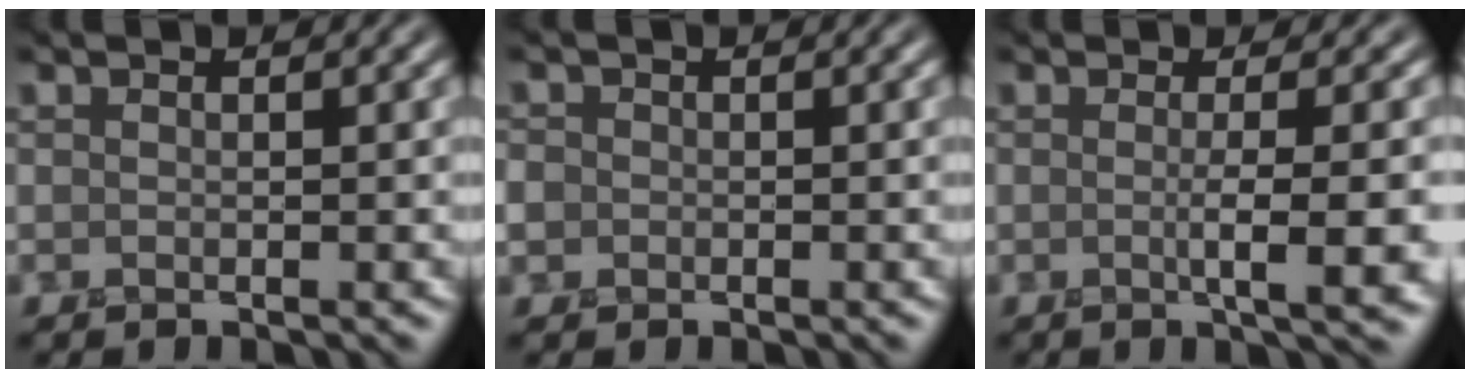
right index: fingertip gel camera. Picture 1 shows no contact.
{"total": 1.4, "force": [-0.2, 1.3, 0.1], "torque": [0.002, -0.001, -0.007]}
{"total": 4.6, "force": [-0.6, 1.0, 4.5], "torque": [-0.063, -0.003, -0.010]}